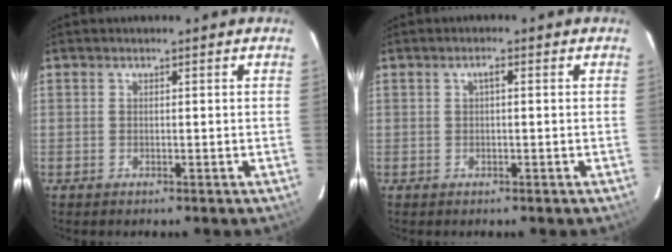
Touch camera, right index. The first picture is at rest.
{"total": 1.1, "force": [0.2, 0.3, 1.1], "torque": [-0.019, 0.007, 0.001]}